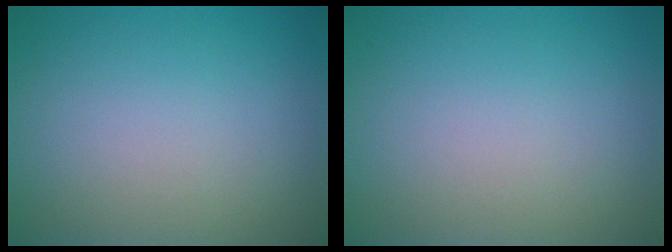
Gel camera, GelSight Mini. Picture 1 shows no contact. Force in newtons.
{"total": 0.0}